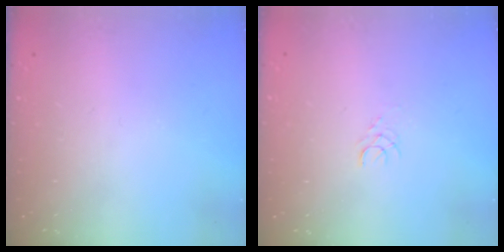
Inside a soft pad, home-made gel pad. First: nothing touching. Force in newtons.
{"total": 2.5, "press": 2.5, "slide": 0.2}